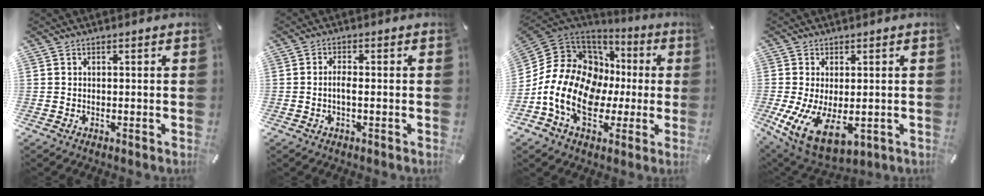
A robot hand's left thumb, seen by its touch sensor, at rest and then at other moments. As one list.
[{"total": 2.6, "force": [-0.6, 0.8, 2.4], "torque": [-0.052, 0.001, -0.013]}, {"total": 18.8, "force": [-2.5, 14.8, 11.3], "torque": [-0.232, -0.002, -0.038]}, {"total": 12.1, "force": [-1.9, 6.5, 10.0], "torque": [-0.204, -0.010, -0.024]}]